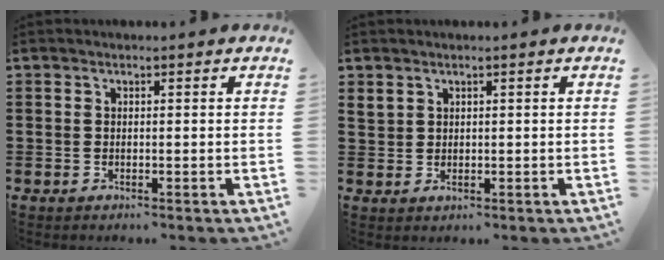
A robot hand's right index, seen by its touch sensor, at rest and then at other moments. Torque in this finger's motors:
{"motor_torque": [0.99, 1.15, 0.04, 0.03]}